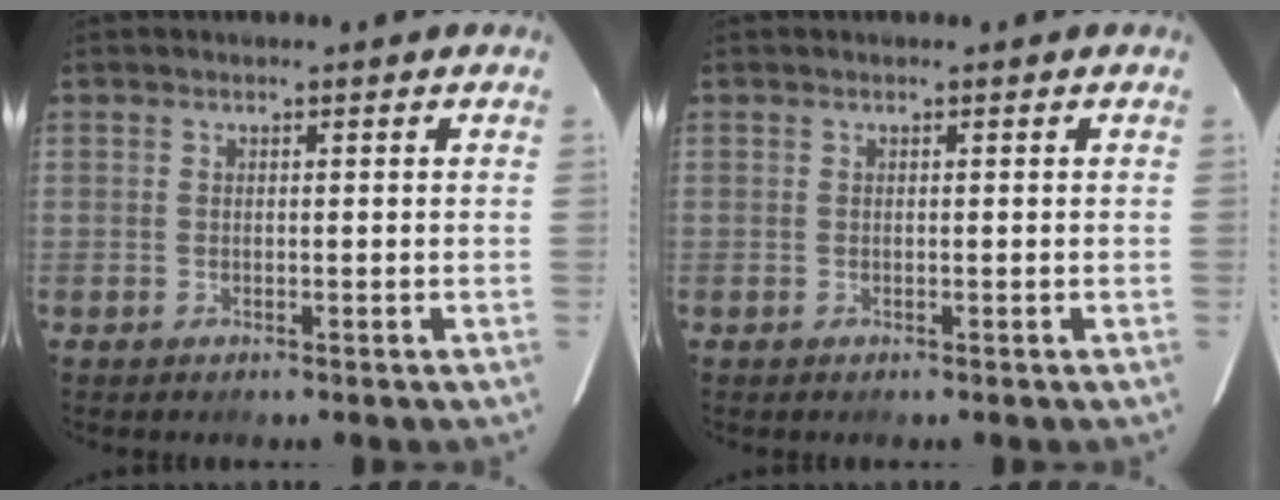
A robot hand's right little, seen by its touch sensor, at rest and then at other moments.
{"total": 0.0}